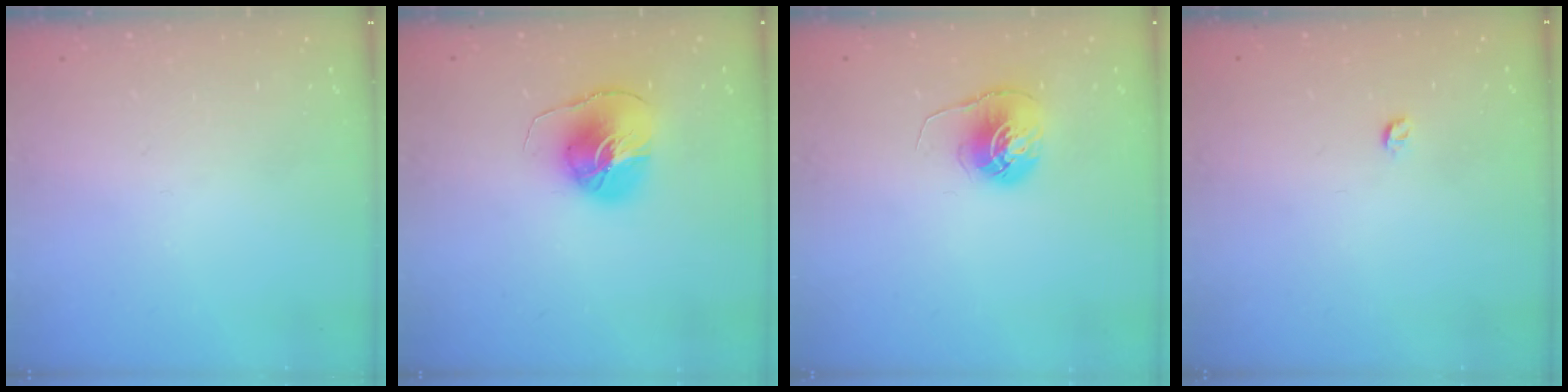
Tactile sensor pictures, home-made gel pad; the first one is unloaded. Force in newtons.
{"total": 9.1, "press": 9.1, "slide": 0.5}
{"total": 6.1, "press": 6.1, "slide": 0.4}
{"total": 3.1, "press": 3.1, "slide": 0.5}